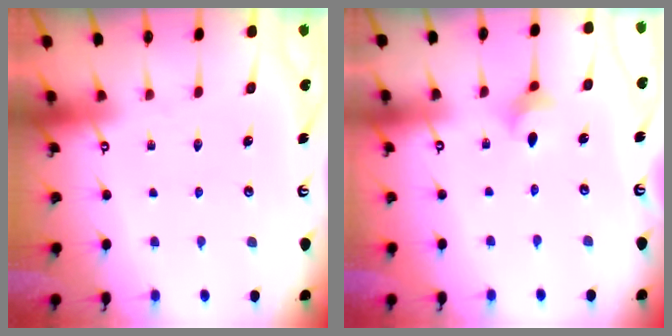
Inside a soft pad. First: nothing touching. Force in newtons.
{"total": 3.7, "press": 3.6, "slide": 0.7}